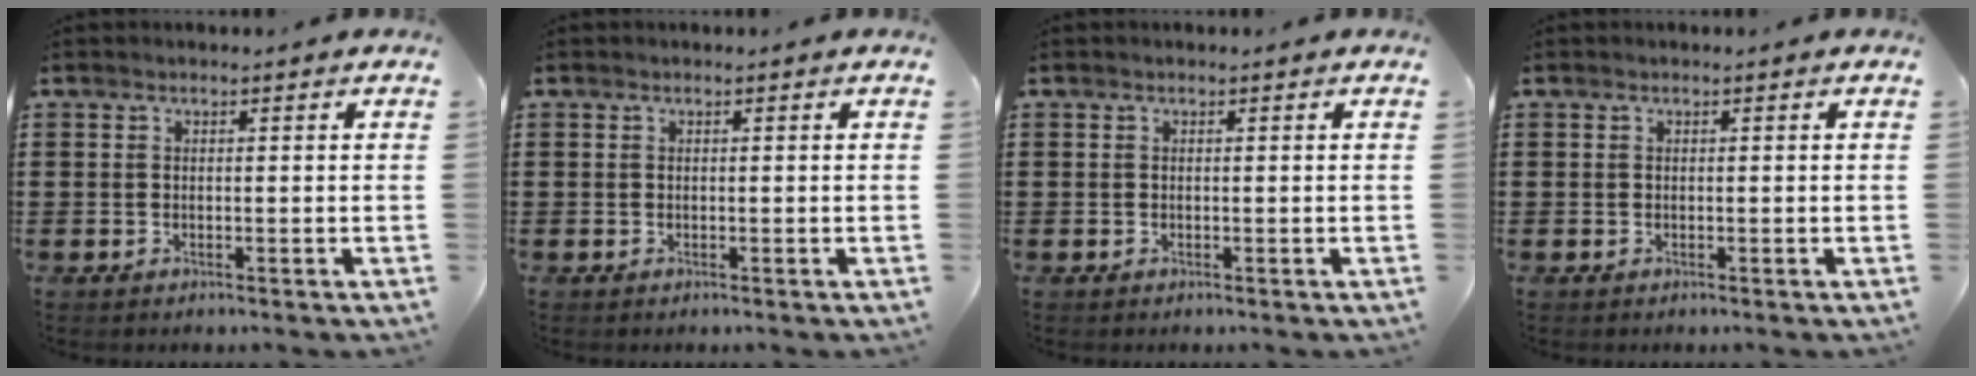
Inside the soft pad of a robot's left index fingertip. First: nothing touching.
{"total": 0.0}
{"total": 0.0}
{"total": 0.0}